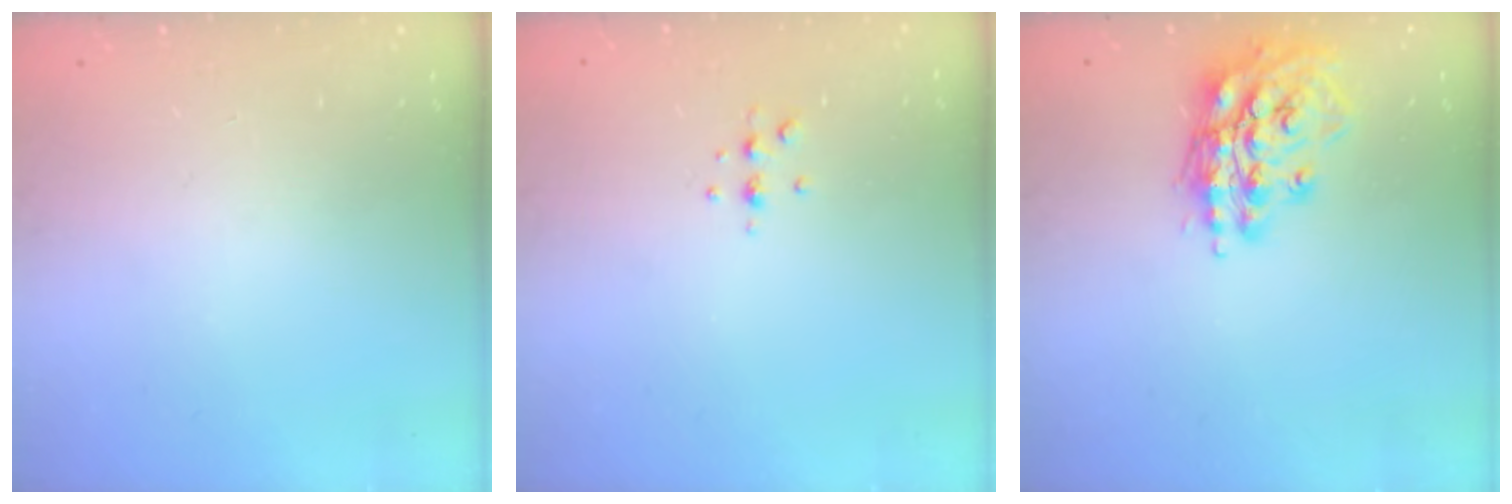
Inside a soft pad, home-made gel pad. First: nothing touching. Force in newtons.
{"total": 4.4, "press": 4.3, "slide": 0.6}
{"total": 14.9, "press": 14.9, "slide": 1.6}